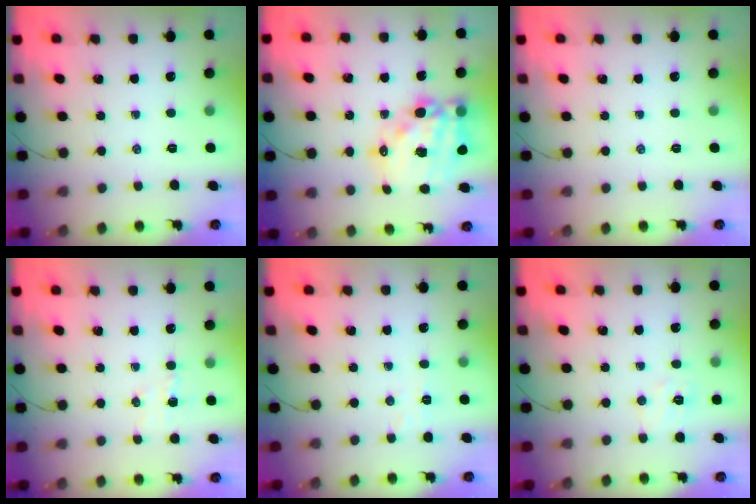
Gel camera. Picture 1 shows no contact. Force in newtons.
{"total": 17.9, "press": 17.5, "slide": 4.1}
{"total": 0.0}
{"total": 4.3, "press": 4.2, "slide": 1.0}
{"total": 3.3, "press": 3.2, "slide": 0.6}
{"total": 5.2, "press": 5.1, "slide": 1.1}